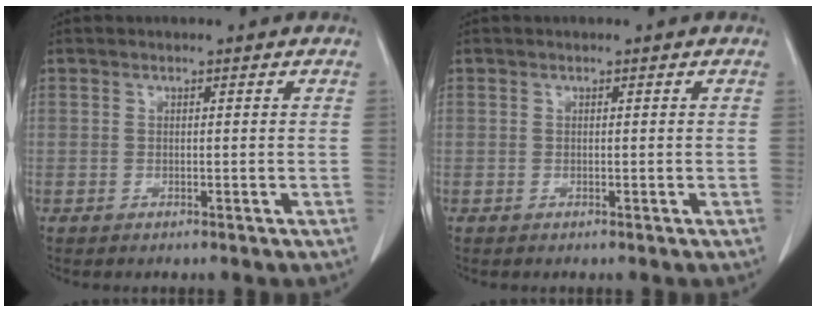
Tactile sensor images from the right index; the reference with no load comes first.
{"total": 0.0}